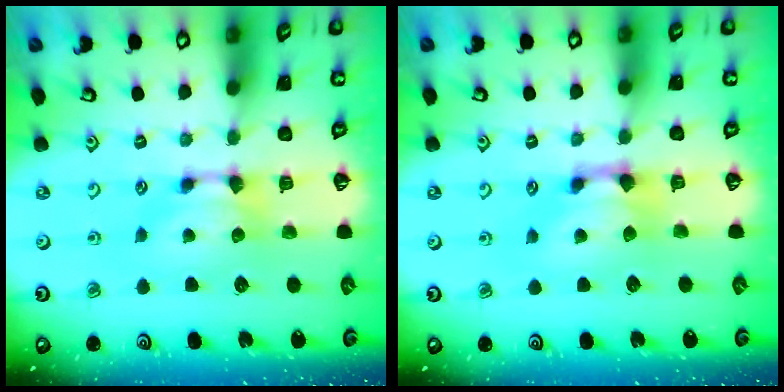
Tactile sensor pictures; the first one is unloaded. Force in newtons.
{"total": 1.3, "press": 0.5, "slide": 1.2}